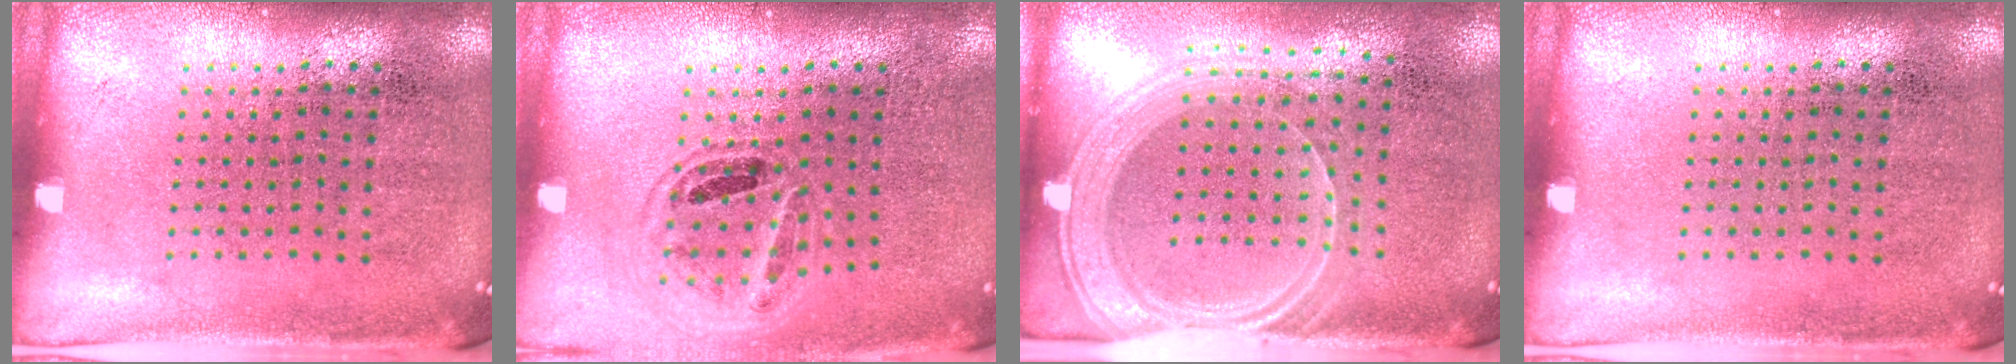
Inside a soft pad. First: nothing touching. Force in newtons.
{"total": 1.0, "press": 1.0, "slide": 0.1}
{"total": 1.9, "press": 1.7, "slide": 0.9}
{"total": 0.0}